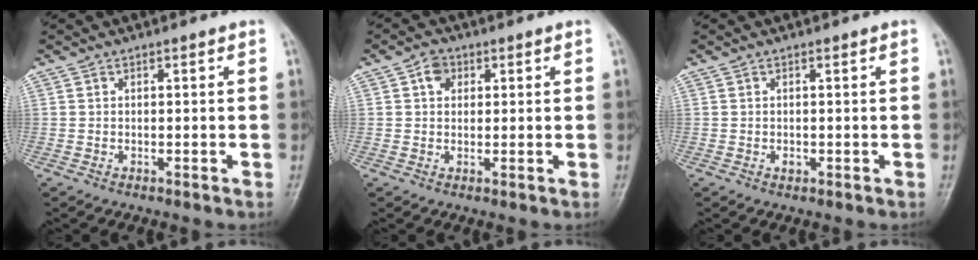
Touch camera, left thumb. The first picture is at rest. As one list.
[{"total": 3.2, "force": [1.1, 2.5, 1.7], "torque": [-0.013, 0.001, 0.015]}, {"total": 0.8, "force": [-0.1, 0.6, 0.5], "torque": [-0.004, 0.000, -0.001]}]